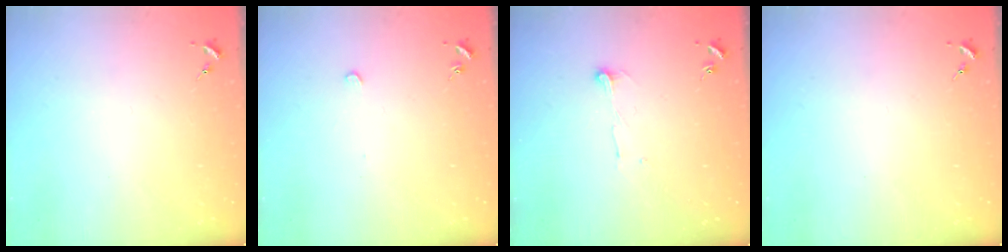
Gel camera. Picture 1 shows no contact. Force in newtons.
{"total": 3.0, "press": 2.9, "slide": 0.4}
{"total": 5.4, "press": 5.4, "slide": 0.2}
{"total": 0.0}